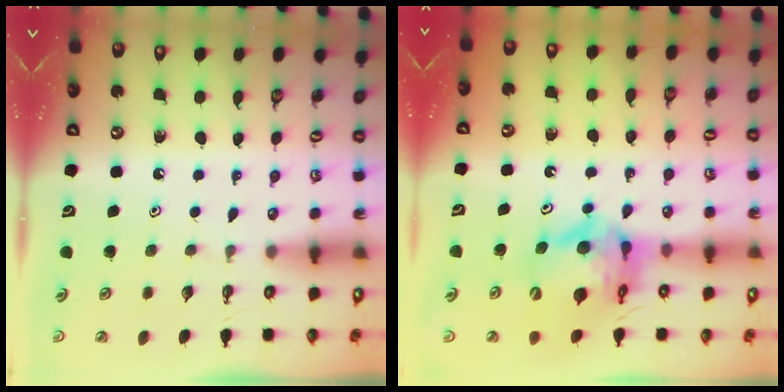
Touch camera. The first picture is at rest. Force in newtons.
{"total": 14.9, "press": 14.8, "slide": 1.7}